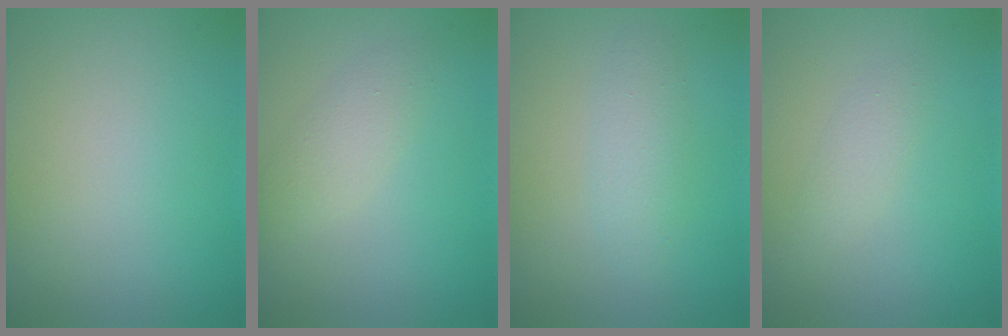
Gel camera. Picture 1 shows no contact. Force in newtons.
{"total": 2.0, "press": 2.0, "slide": 0.2}
{"total": 1.9, "press": 1.9, "slide": 0.0}
{"total": 1.3, "press": 1.2, "slide": 0.1}